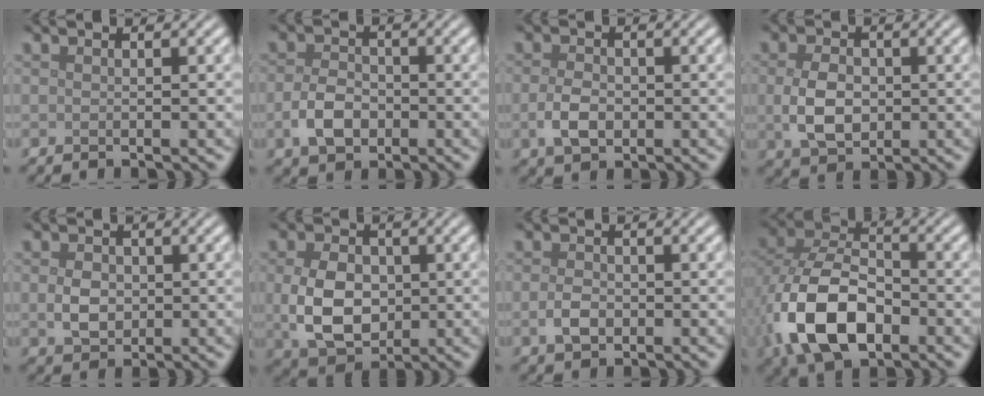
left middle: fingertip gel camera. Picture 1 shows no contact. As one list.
[{"total": 3.4, "force": [-1.1, 2.4, 2.2], "torque": [-0.044, 0.000, -0.026]}, {"total": 2.7, "force": [-0.6, 1.8, 1.9], "torque": [-0.040, -0.003, -0.013]}, {"total": 4.0, "force": [-0.2, 2.9, 2.8], "torque": [-0.061, -0.004, -0.003]}, {"total": 2.6, "force": [0.0, 2.0, 1.6], "torque": [-0.034, -0.002, -0.002]}, {"total": 6.5, "force": [-0.2, 4.7, 4.4], "torque": [-0.097, -0.008, 0.000]}, {"total": 1.9, "force": [-0.5, 1.3, 1.3], "torque": [-0.028, -0.002, -0.012]}, {"total": 10.2, "force": [-3.3, 6.3, 7.3], "torque": [-0.166, -0.010, -0.067]}]